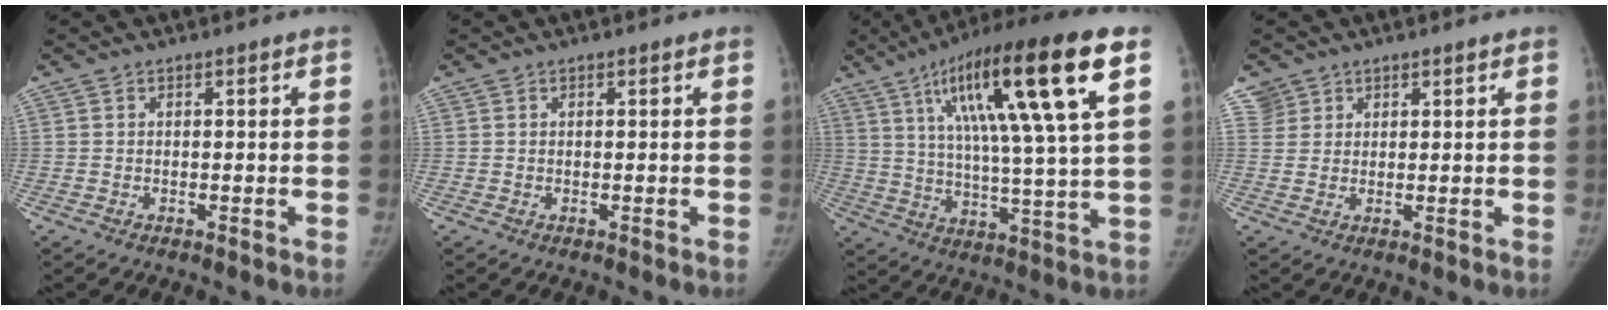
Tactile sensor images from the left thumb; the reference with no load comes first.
{"total": 0.0}
{"total": 23.7, "force": [9.8, 3.5, 21.2], "torque": [-0.350, -0.011, 0.153]}
{"total": 3.2, "force": [2.1, 2.3, -0.4], "torque": [0.033, -0.011, 0.035]}